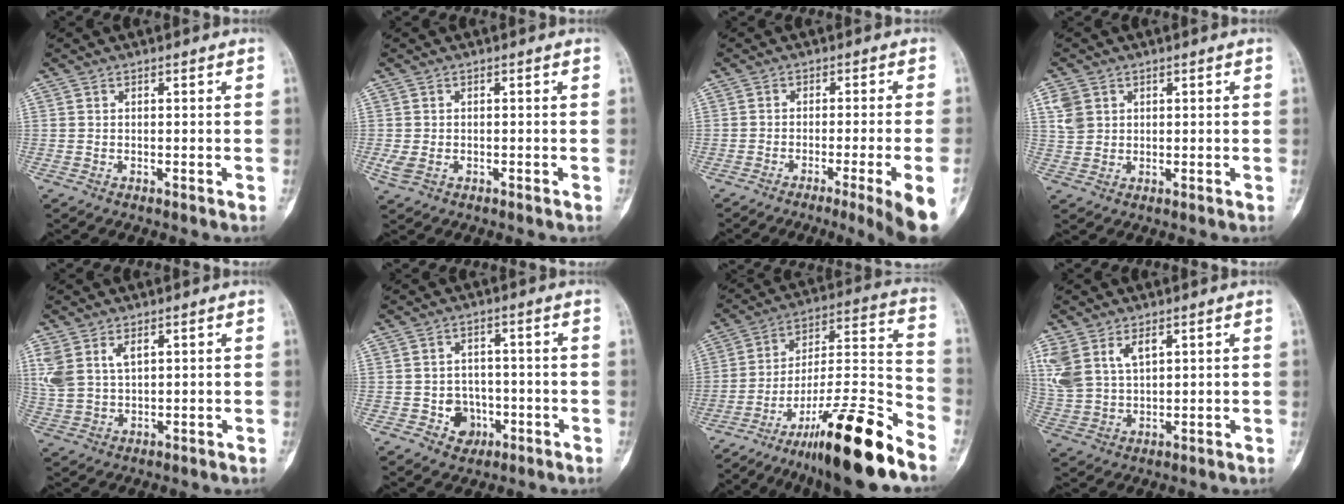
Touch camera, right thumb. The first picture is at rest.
{"total": 2.2, "force": [-0.6, 1.5, 1.5], "torque": [-0.042, 0.003, -0.007]}
{"total": 10.7, "force": [-5.5, -0.5, 9.2], "torque": [-0.130, -0.002, -0.077]}
{"total": 4.2, "force": [1.7, 3.4, 1.8], "torque": [-0.026, -0.001, 0.039]}
{"total": 7.7, "force": [3.3, 4.5, 5.3], "torque": [-0.119, -0.001, 0.078]}
{"total": 5.3, "force": [-1.8, 4.6, 1.9], "torque": [0.002, 0.016, -0.022]}
{"total": 22.5, "force": [-15.8, 2.7, 15.8], "torque": [-0.251, 0.080, -0.260]}
{"total": 11.8, "force": [5.4, 7.4, 7.4], "torque": [-0.168, -0.006, 0.122]}